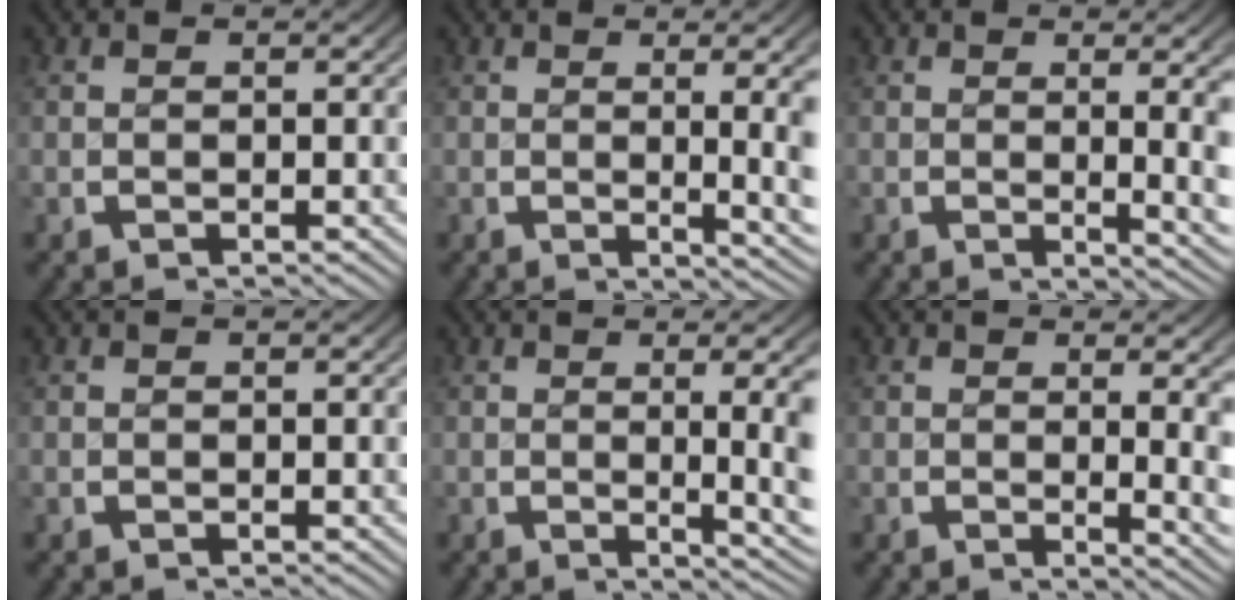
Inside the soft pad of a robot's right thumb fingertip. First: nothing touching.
{"total": 5.3, "force": [-0.5, 2.0, 4.9], "torque": [-0.061, -0.009, -0.004]}
{"total": 4.6, "force": [-0.7, 1.7, 4.2], "torque": [-0.058, -0.012, -0.005]}
{"total": 0.0}
{"total": 6.1, "force": [-0.4, 2.3, 5.6], "torque": [-0.073, -0.012, -0.002]}
{"total": 3.6, "force": [-0.5, 1.2, 3.3], "torque": [-0.048, -0.015, -0.001]}